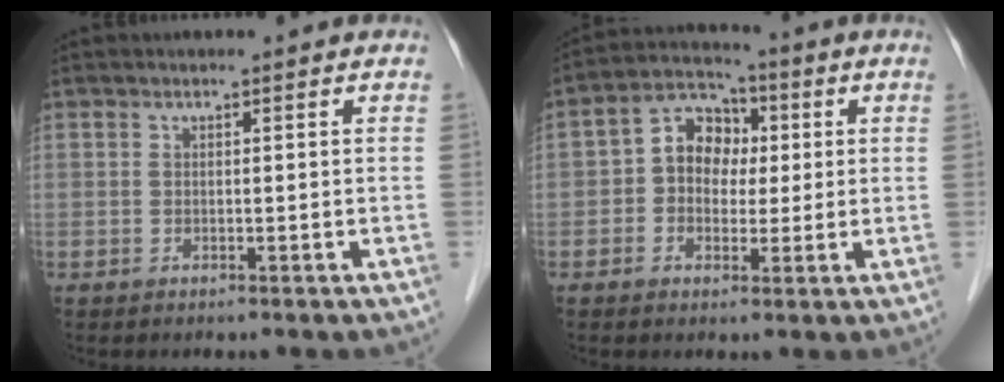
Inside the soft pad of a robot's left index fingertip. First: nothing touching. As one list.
[{"total": 7.2, "force": [0.4, 5.7, 4.5], "torque": [-0.086, 0.032, 0.002]}]